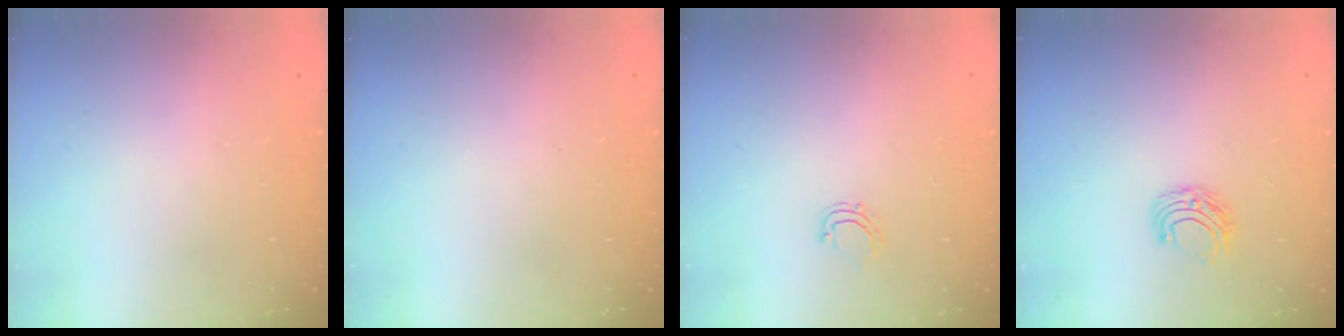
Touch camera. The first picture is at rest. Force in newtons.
{"total": 0.0}
{"total": 4.7, "press": 4.7, "slide": 0.3}
{"total": 6.2, "press": 6.2, "slide": 0.5}